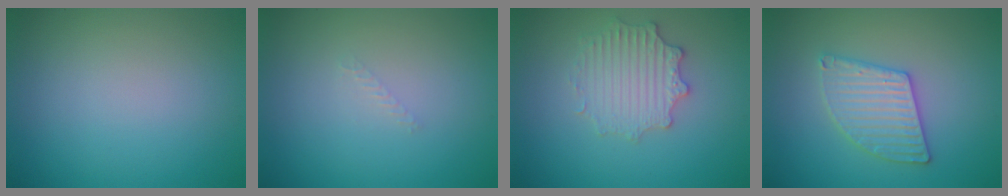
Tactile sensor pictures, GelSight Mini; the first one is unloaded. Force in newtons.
{"total": 0.6, "press": 0.6, "slide": 0.1}
{"total": 2.9, "press": 2.9, "slide": 0.2}
{"total": 3.4, "press": 3.4, "slide": 0.4}